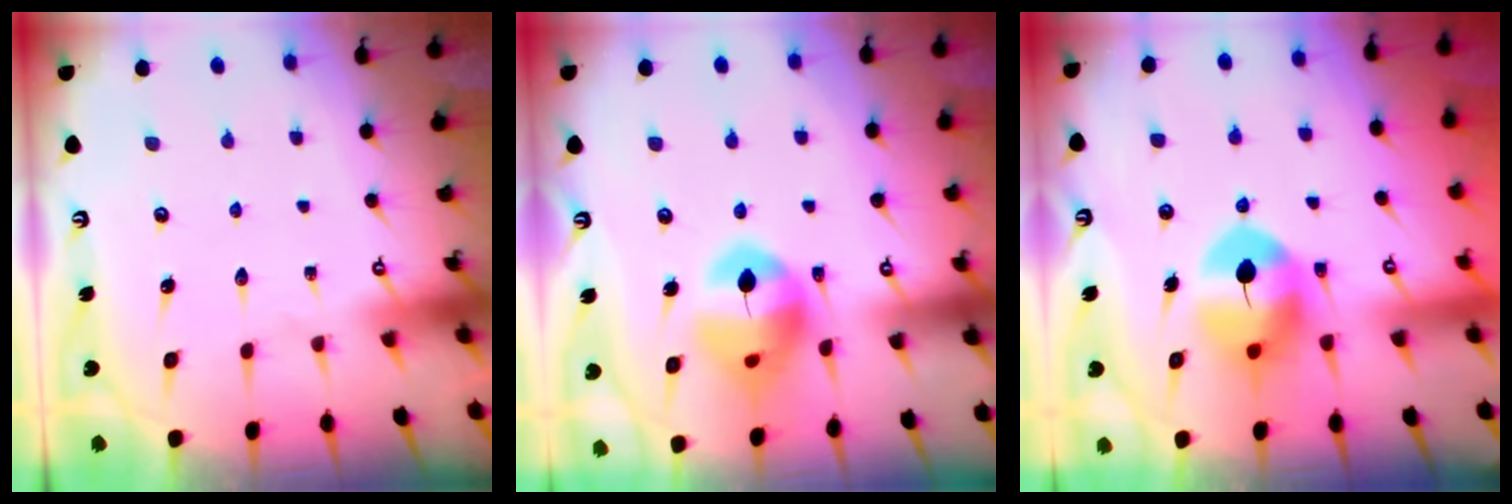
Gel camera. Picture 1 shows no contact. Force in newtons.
{"total": 13.8, "press": 13.6, "slide": 2.0}
{"total": 8.7, "press": 8.6, "slide": 1.2}